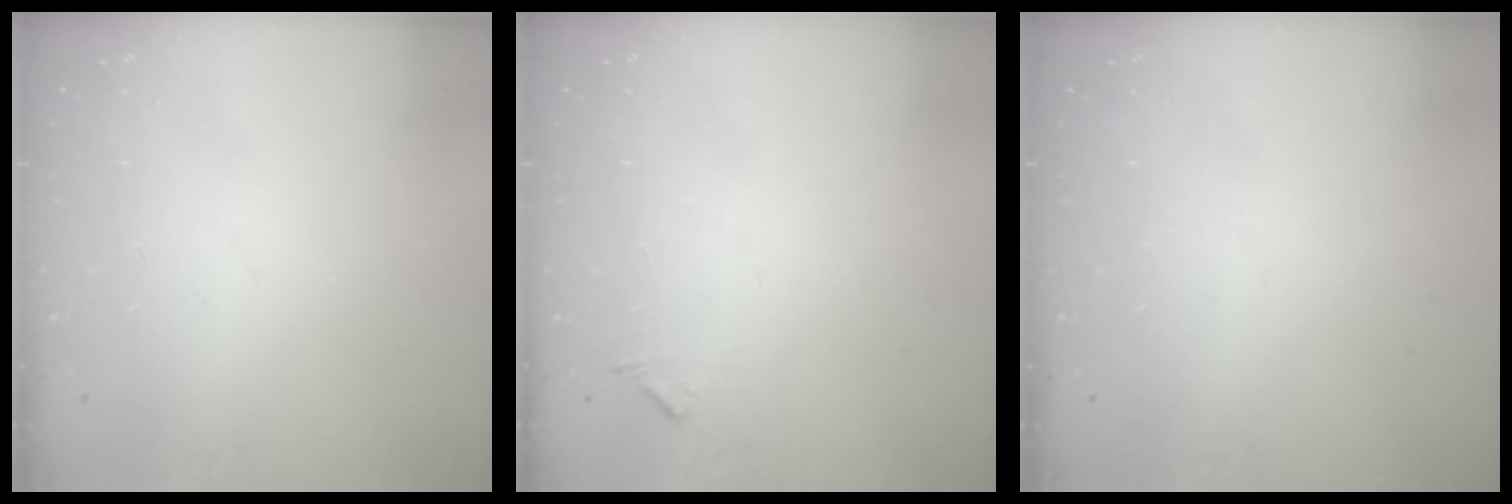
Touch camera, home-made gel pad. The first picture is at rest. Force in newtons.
{"total": 5.7, "press": 5.7, "slide": 0.4}
{"total": 0.0}